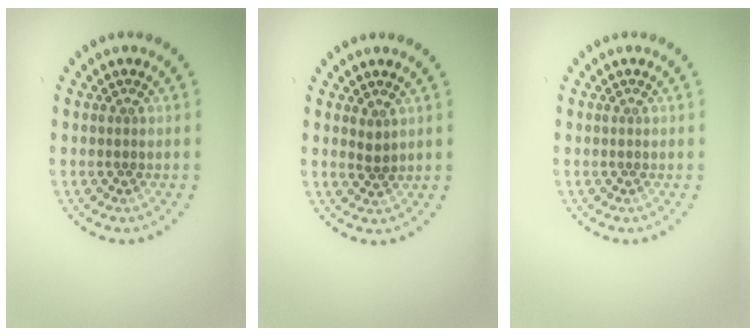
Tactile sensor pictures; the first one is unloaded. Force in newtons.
{"total": 0.8, "press": 0.7, "slide": 0.4}
{"total": 0.0}